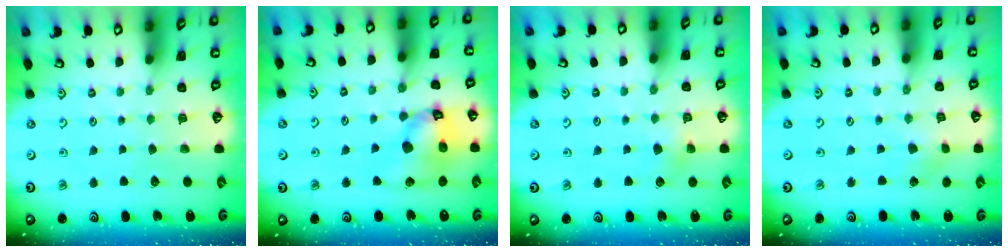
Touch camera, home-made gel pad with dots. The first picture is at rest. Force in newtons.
{"total": 14.4, "press": 14.2, "slide": 1.9}
{"total": 4.8, "press": 4.8, "slide": 0.5}
{"total": 2.7, "press": 2.7, "slide": 0.3}